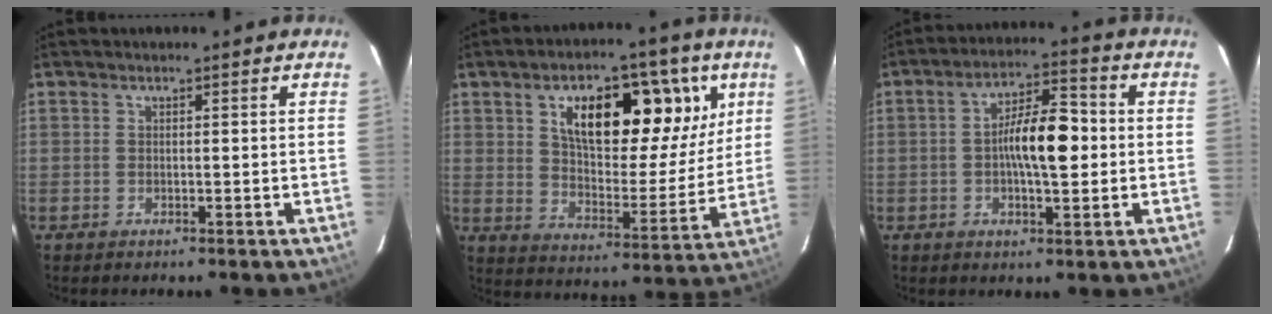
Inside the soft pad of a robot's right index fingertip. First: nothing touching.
{"total": 18.6, "force": [7.7, 7.8, 15.1], "torque": [-0.211, 0.020, 0.124]}
{"total": 9.3, "force": [-0.3, 2.7, 8.9], "torque": [-0.157, 0.018, -0.007]}